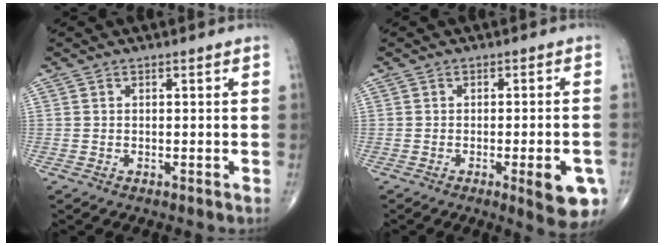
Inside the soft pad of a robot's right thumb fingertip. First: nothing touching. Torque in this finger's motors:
{"motor_torque": [1.20, 1.27, 0.75, -0.29, 0.19]}